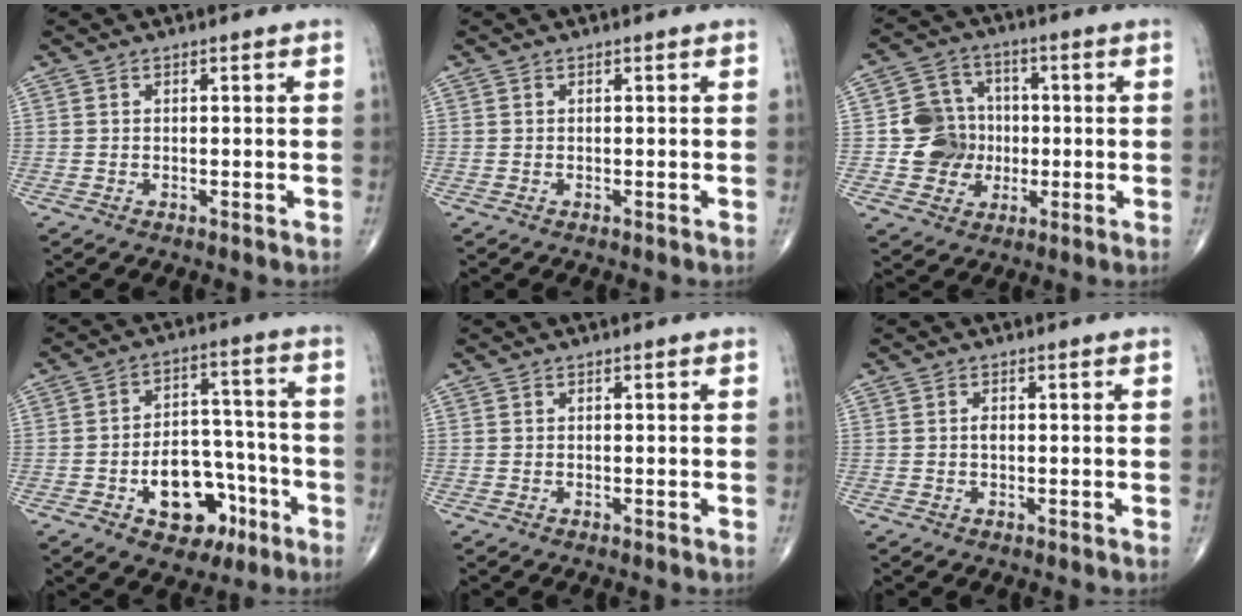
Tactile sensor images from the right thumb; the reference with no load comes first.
{"total": 0.0}
{"total": 9.7, "force": [-0.8, 9.0, 3.4], "torque": [-0.014, 0.017, -0.014]}
{"total": 13.7, "force": [-5.8, 8.9, 8.6], "torque": [-0.085, 0.055, -0.080]}
{"total": 0.0}
{"total": 0.9, "force": [0.0, 0.5, 0.7], "torque": [-0.013, 0.001, -0.001]}